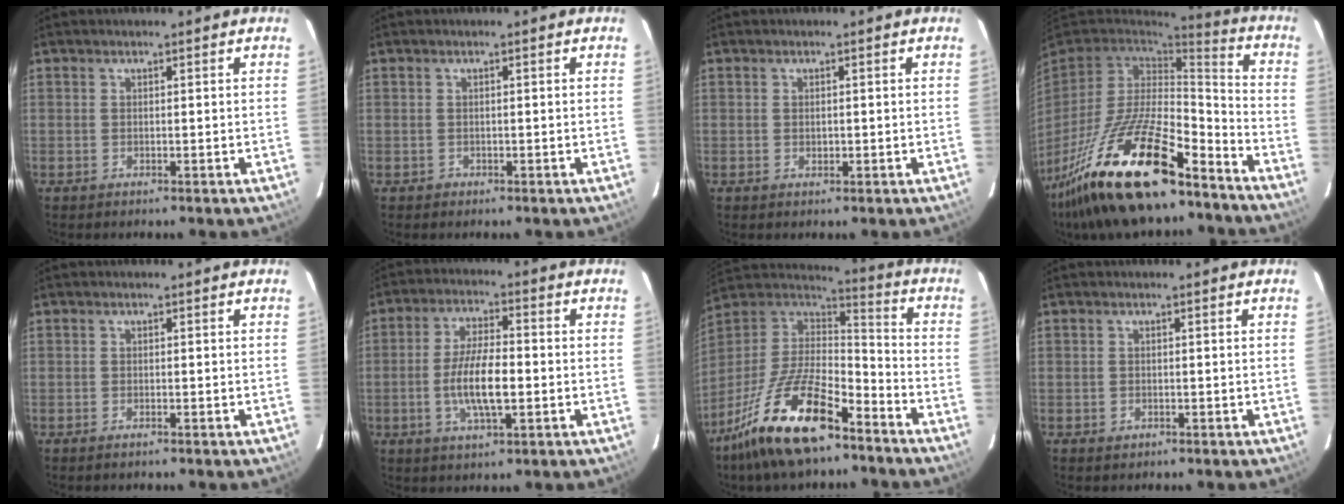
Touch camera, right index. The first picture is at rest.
{"total": 0.7, "force": [-0.4, 0.6, -0.2], "torque": [0.005, 0.002, -0.002]}
{"total": 1.1, "force": [0.0, 0.8, 0.7], "torque": [-0.011, 0.003, 0.001]}
{"total": 26.1, "force": [-17.7, 8.3, 17.2], "torque": [-0.340, -0.031, -0.299]}
{"total": 0.6, "force": [-0.5, 0.1, 0.2], "torque": [-0.005, -0.001, -0.011]}
{"total": 9.4, "force": [-1.9, 2.9, 8.8], "torque": [-0.174, 0.000, -0.036]}
{"total": 20.6, "force": [-13.2, 7.1, 14.2], "torque": [-0.289, -0.021, -0.239]}
{"total": 1.0, "force": [-0.6, 0.8, 0.2], "torque": [-0.002, -0.001, -0.007]}